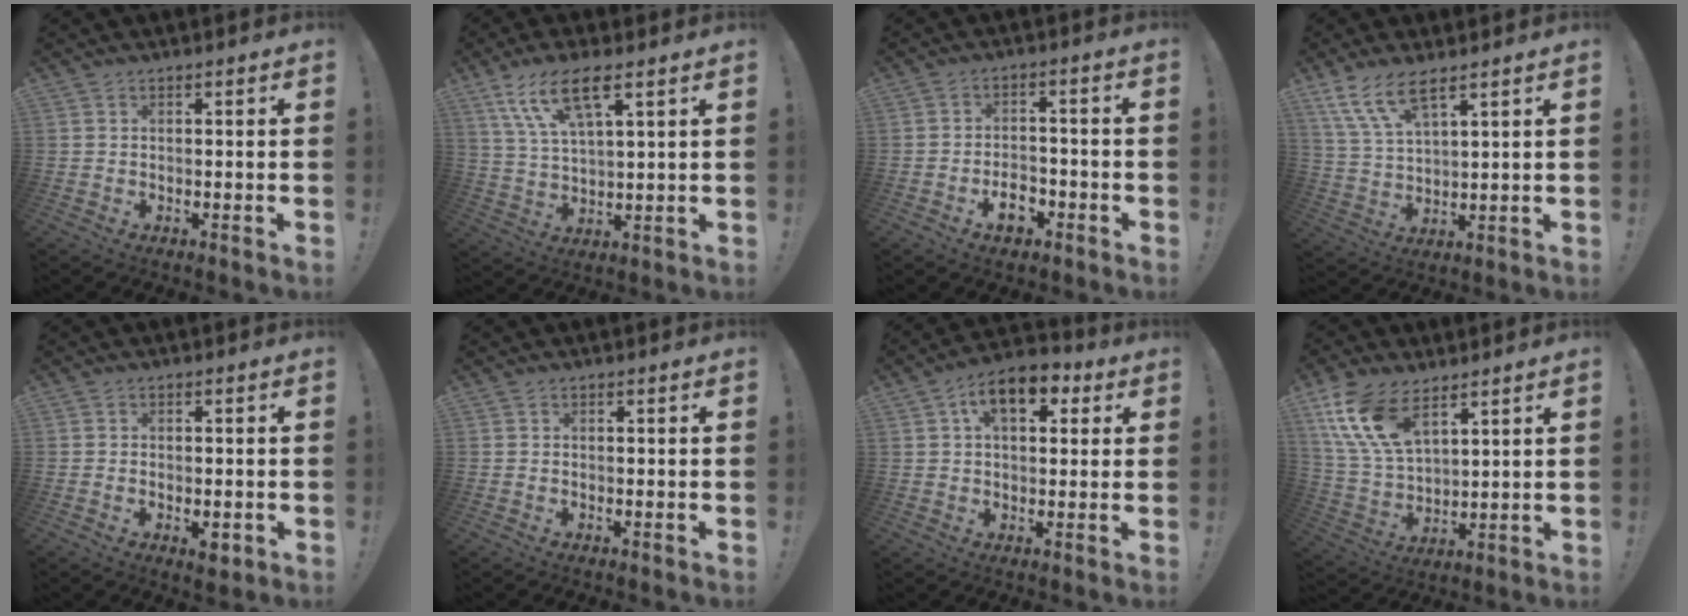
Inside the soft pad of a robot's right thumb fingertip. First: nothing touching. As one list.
[{"total": 12.2, "force": [7.0, 4.0, 9.2], "torque": [-0.180, -0.015, 0.126]}, {"total": 6.7, "force": [-3.7, 4.2, 3.8], "torque": [-0.051, 0.023, -0.064]}, {"total": 9.5, "force": [6.5, 2.9, 6.2], "torque": [-0.131, -0.023, 0.125]}, {"total": 3.2, "force": [-1.3, 1.5, 2.5], "torque": [-0.034, 0.006, -0.017]}, {"total": 0.0}, {"total": 10.3, "force": [4.3, 5.7, 7.3], "torque": [-0.116, 0.000, 0.075]}, {"total": 15.4, "force": [8.8, 7.9, 9.8], "torque": [-0.219, -0.038, 0.168]}]